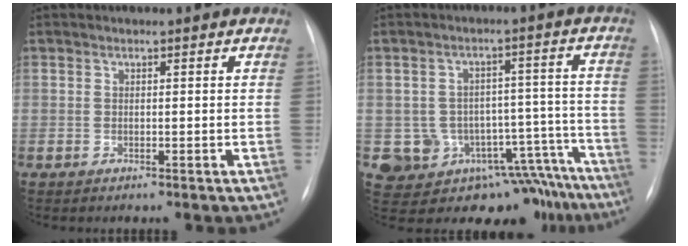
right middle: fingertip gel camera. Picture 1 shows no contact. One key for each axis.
{"total": 15.3, "fx": -11.3, "fy": 9.3, "fz": 4.6, "tx": -0.034, "ty": 0.060, "tz": -0.135}